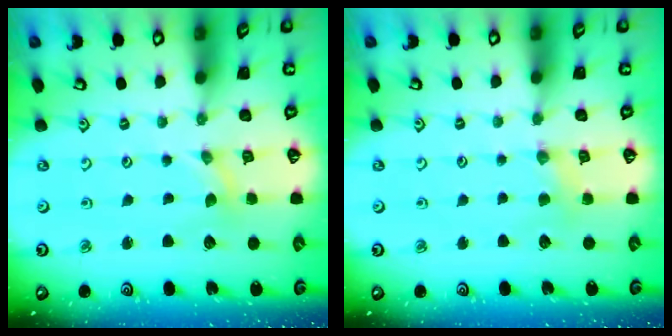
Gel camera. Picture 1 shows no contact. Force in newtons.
{"total": 3.7, "press": 3.6, "slide": 0.6}